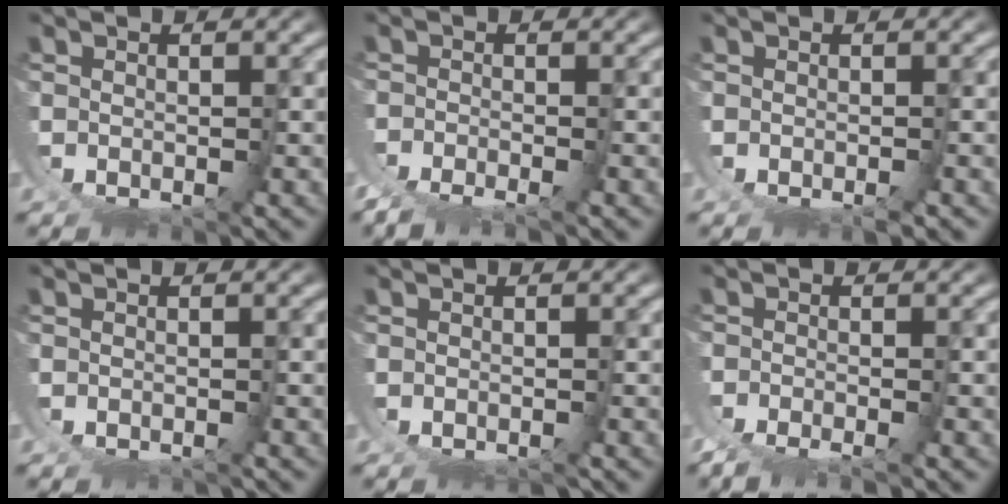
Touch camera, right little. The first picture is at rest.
{"total": 5.6, "force": [-2.9, -4.7, -1.1], "torque": [0.072, 0.009, -0.046]}
{"total": 0.7, "force": [-0.5, 0.1, 0.5], "torque": [-0.010, -0.001, -0.006]}
{"total": 0.7, "force": [-0.6, -0.3, -0.3], "torque": [0.009, 0.003, -0.010]}
{"total": 1.2, "force": [-0.6, 0.9, 0.6], "torque": [-0.016, -0.008, -0.007]}
{"total": 4.9, "force": [-2.6, -4.1, -0.8], "torque": [0.060, 0.009, -0.041]}